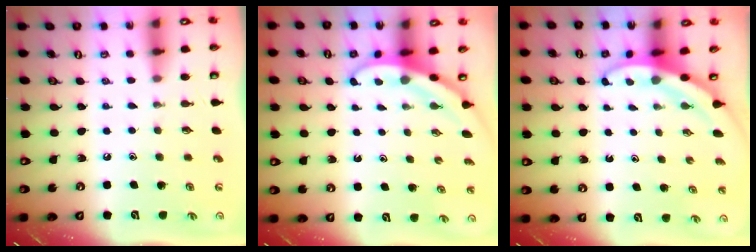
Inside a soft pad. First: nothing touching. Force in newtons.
{"total": 3.3, "press": 3.3, "slide": 0.2}
{"total": 3.5, "press": 3.5, "slide": 0.1}